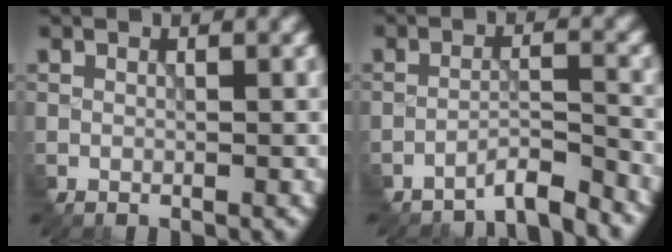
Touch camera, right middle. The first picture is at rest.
{"total": 3.7, "force": [-3.6, 0.2, 0.7], "torque": [-0.007, 0.008, -0.066]}